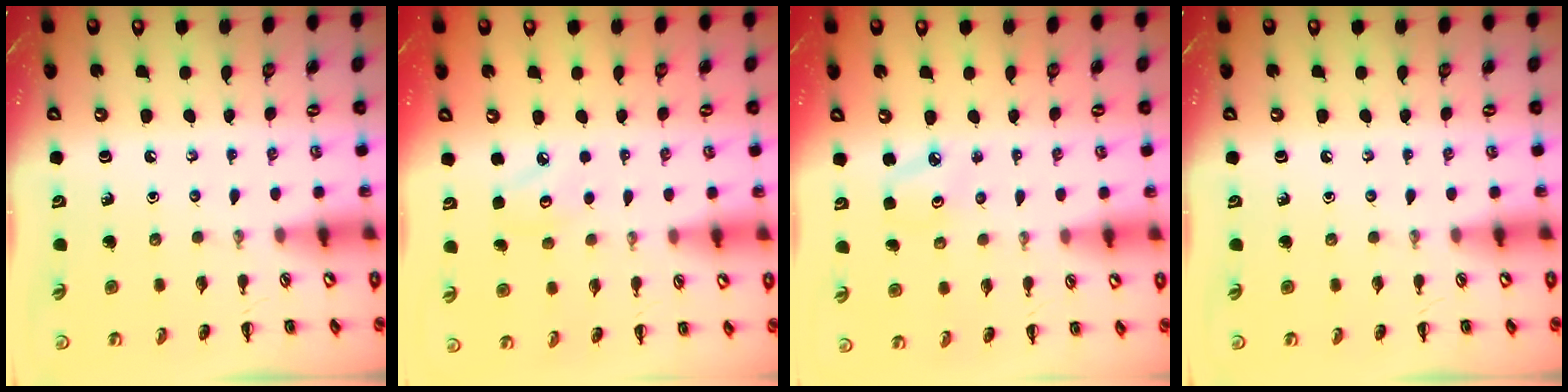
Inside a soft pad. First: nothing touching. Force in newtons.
{"total": 3.4, "press": 3.3, "slide": 0.7}
{"total": 4.3, "press": 4.2, "slide": 1.0}
{"total": 0.0}